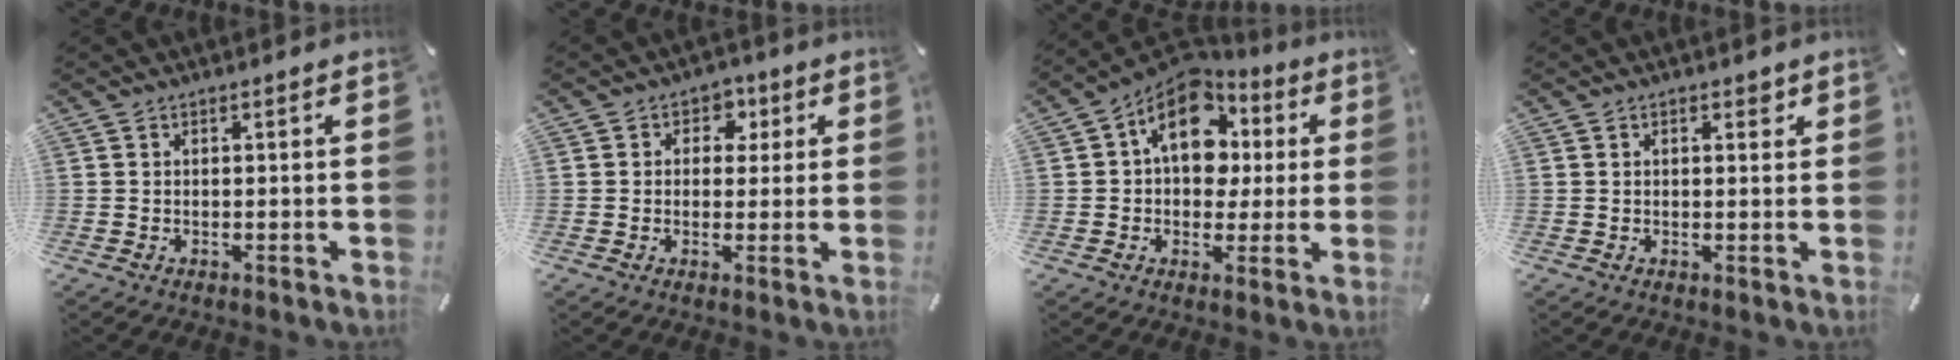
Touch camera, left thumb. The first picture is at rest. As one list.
[{"total": 4.7, "force": [0.7, 4.2, 2.1], "torque": [-0.017, 0.004, 0.005]}, {"total": 14.3, "force": [4.5, 10.4, 8.8], "torque": [-0.144, -0.022, 0.082]}, {"total": 1.9, "force": [0.8, 1.1, 1.3], "torque": [-0.011, 0.000, 0.009]}]